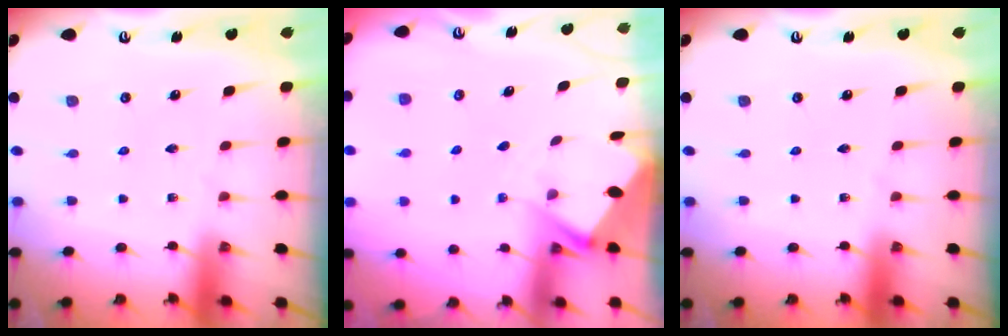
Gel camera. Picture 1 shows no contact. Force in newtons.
{"total": 3.0, "press": 2.9, "slide": 0.4}
{"total": 0.0}